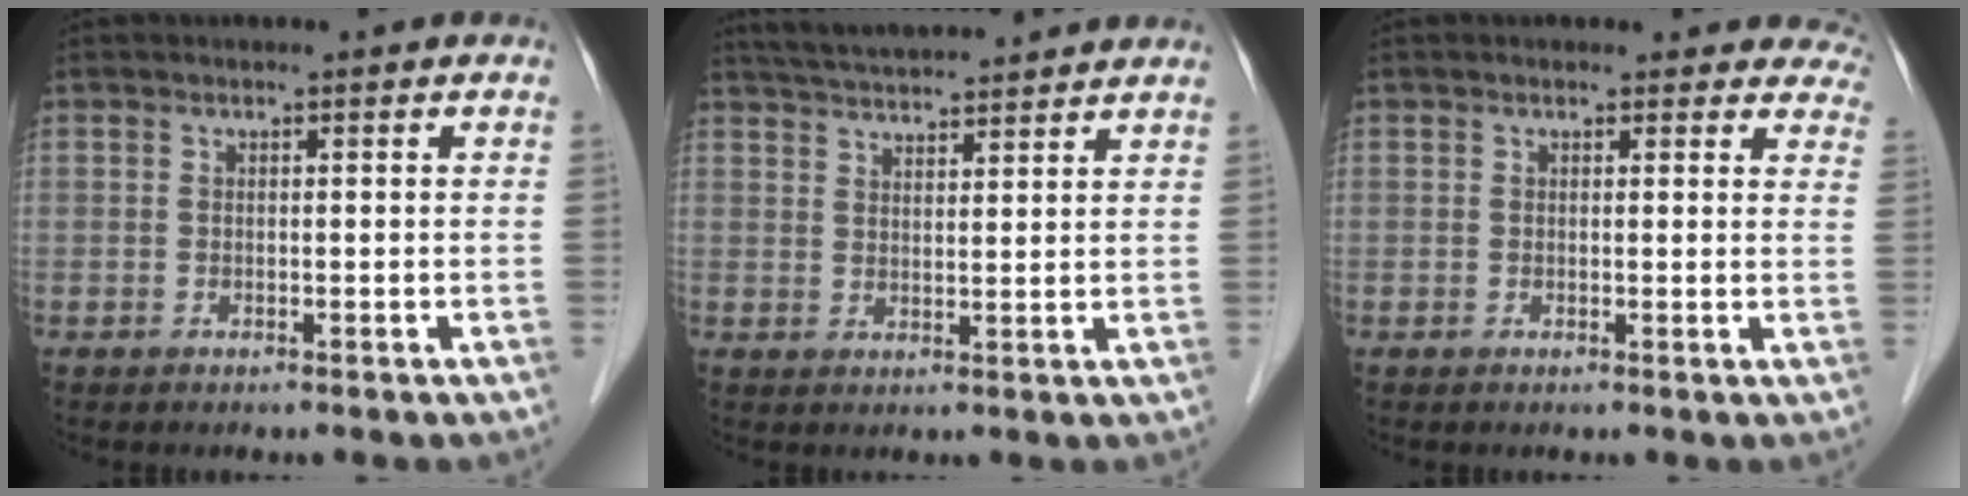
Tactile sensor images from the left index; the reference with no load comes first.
{"total": 11.5, "force": [10.7, 0.7, 4.1], "torque": [-0.074, 0.031, 0.159]}
{"total": 7.5, "force": [6.9, 2.7, 0.8], "torque": [0.039, -0.011, 0.039]}